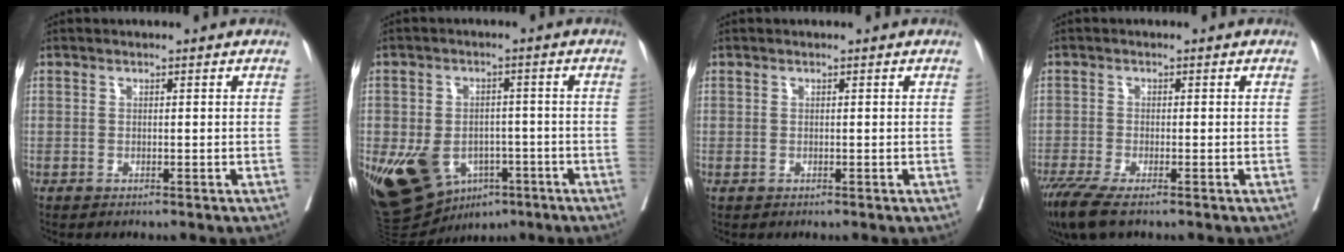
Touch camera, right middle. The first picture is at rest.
{"total": 14.0, "force": [-5.7, 9.8, 8.3], "torque": [-0.169, -0.002, -0.075]}
{"total": 0.0}
{"total": 5.4, "force": [-3.7, 0.7, 3.9], "torque": [-0.071, -0.014, -0.069]}